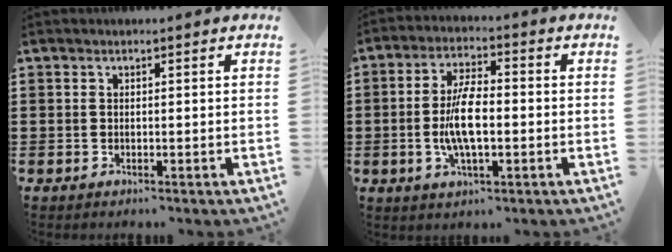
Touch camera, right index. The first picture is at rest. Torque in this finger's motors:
{"motor_torque": [2.14, 0.00, 1.01, 0.21]}